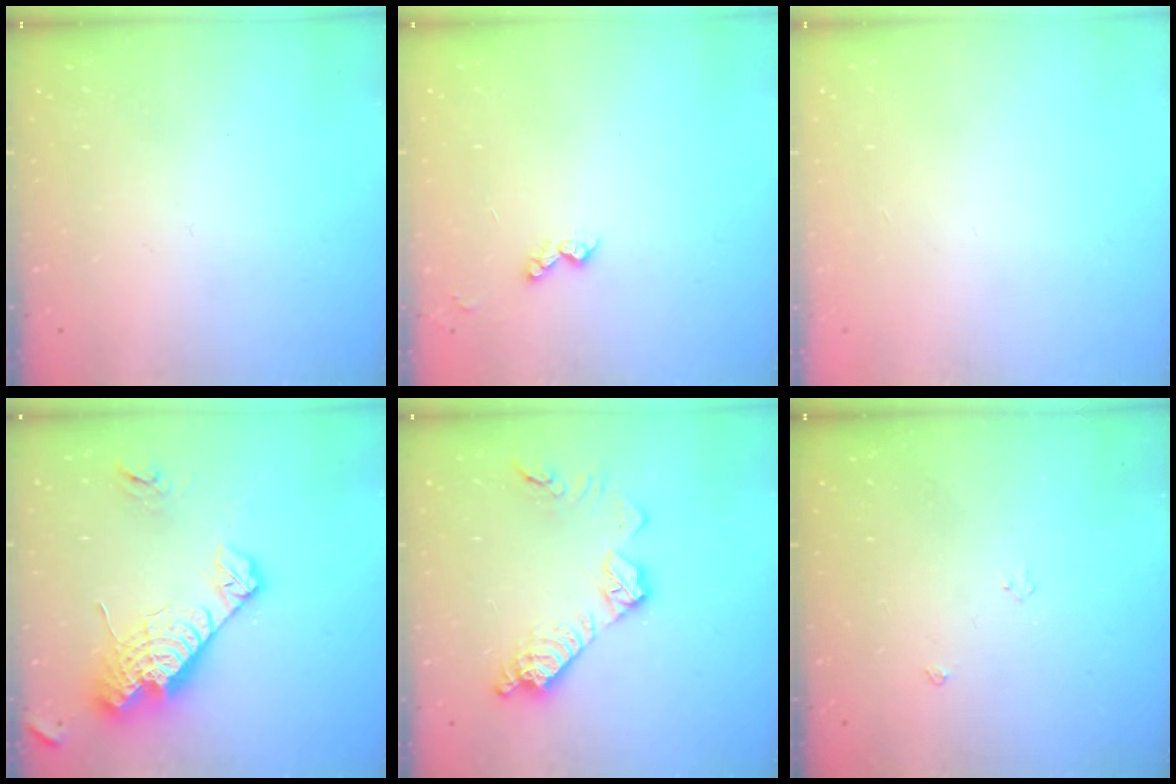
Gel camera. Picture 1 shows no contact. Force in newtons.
{"total": 4.0, "press": 4.0, "slide": 0.6}
{"total": 0.0}
{"total": 18.7, "press": 18.6, "slide": 1.4}
{"total": 12.9, "press": 12.9, "slide": 0.7}
{"total": 3.0, "press": 2.9, "slide": 0.5}